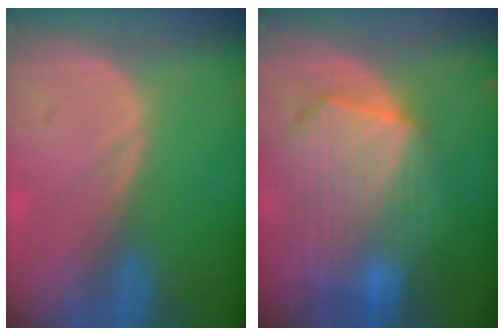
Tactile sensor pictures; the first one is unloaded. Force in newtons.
{"total": 10.4, "press": 9.1, "slide": 5.1}